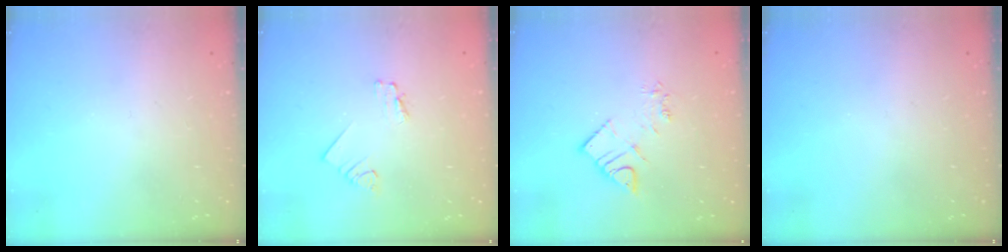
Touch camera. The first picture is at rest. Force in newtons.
{"total": 1.7, "press": 1.7, "slide": 0.3}
{"total": 7.1, "press": 7.1, "slide": 0.6}
{"total": 0.0}